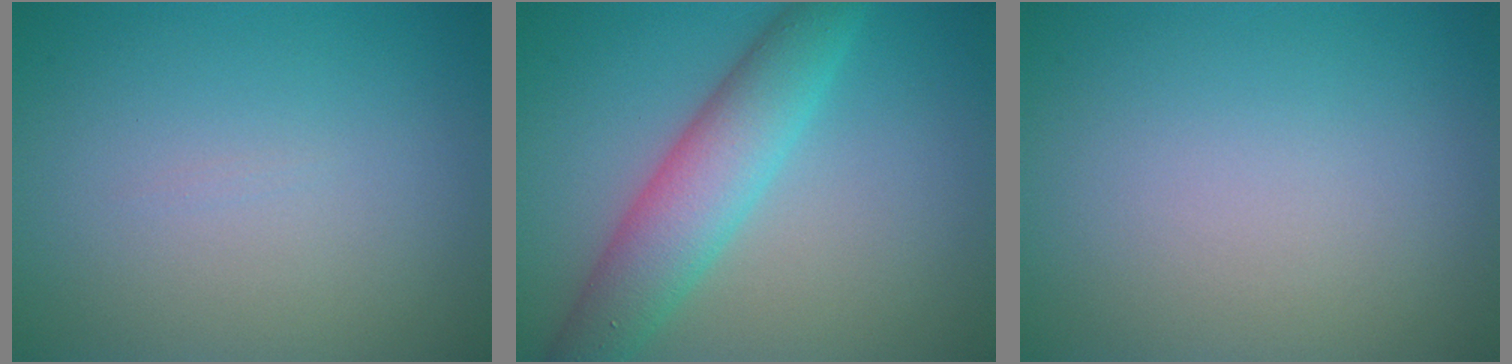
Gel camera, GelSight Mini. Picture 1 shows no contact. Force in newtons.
{"total": 5.7, "press": 5.7, "slide": 0.1}
{"total": 0.0}